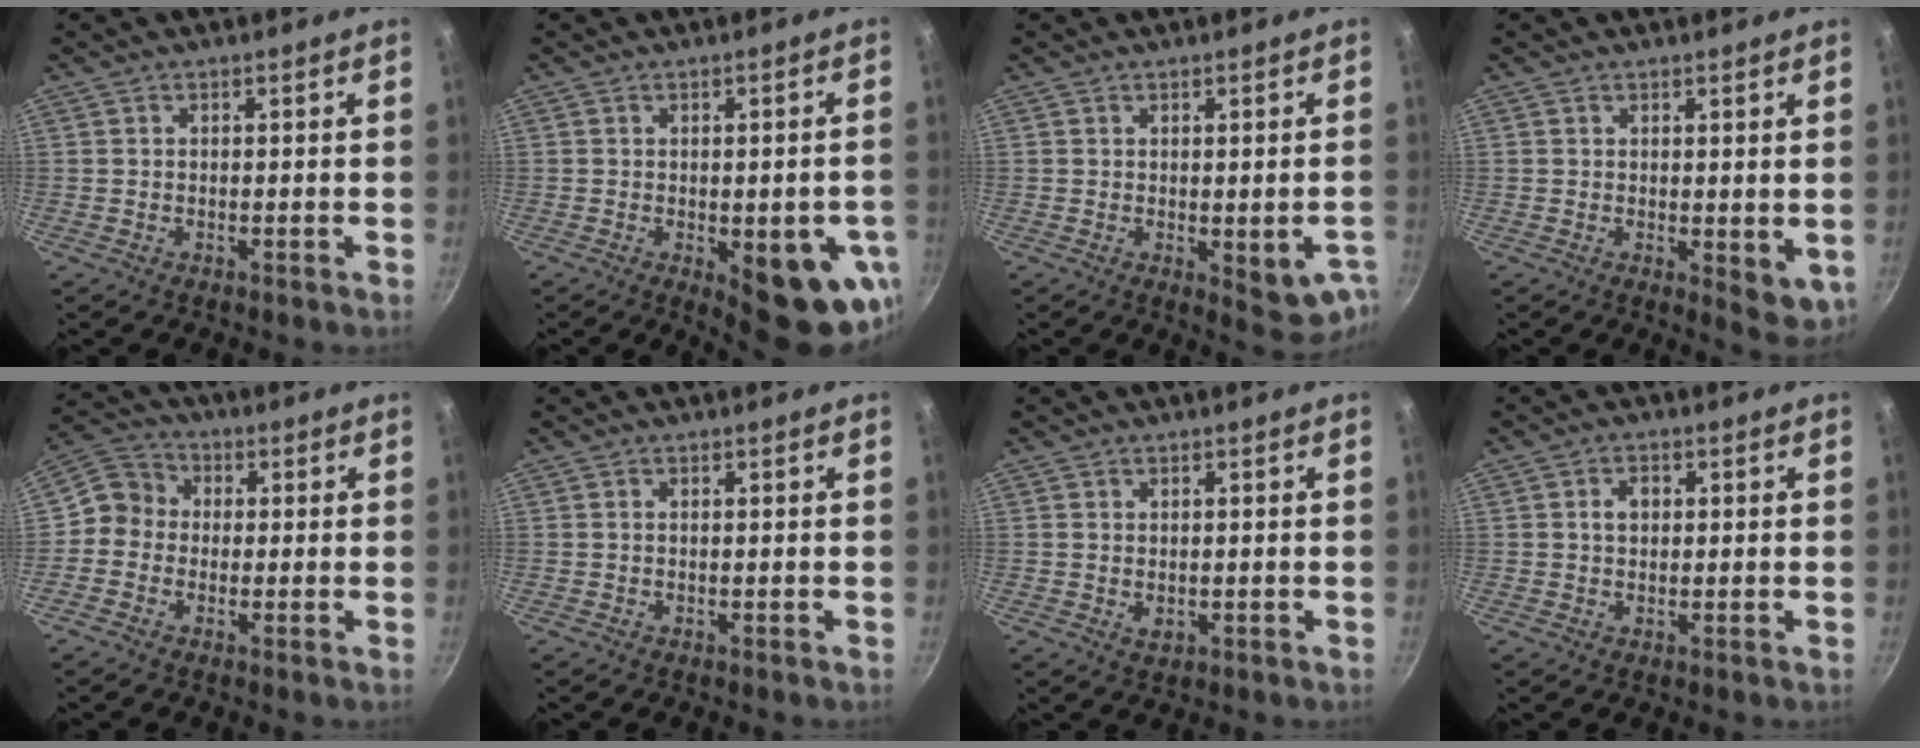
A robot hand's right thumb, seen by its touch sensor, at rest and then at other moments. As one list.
[{"total": 13.8, "force": [-4.1, 5.3, 12.0], "torque": [-0.105, 0.000, -0.041]}, {"total": 8.2, "force": [-1.8, 3.1, 7.3], "torque": [-0.061, 0.000, -0.015]}, {"total": 5.5, "force": [0.5, 2.8, 4.7], "torque": [-0.051, -0.005, 0.013]}, {"total": 6.5, "force": [-0.6, 6.1, 2.2], "torque": [-0.016, 0.019, -0.038]}, {"total": 0.0}, {"total": 1.9, "force": [-0.1, 1.4, 1.3], "torque": [-0.022, -0.003, 0.000]}, {"total": 2.9, "force": [0.4, 2.2, 1.8], "torque": [-0.016, 0.005, 0.005]}]